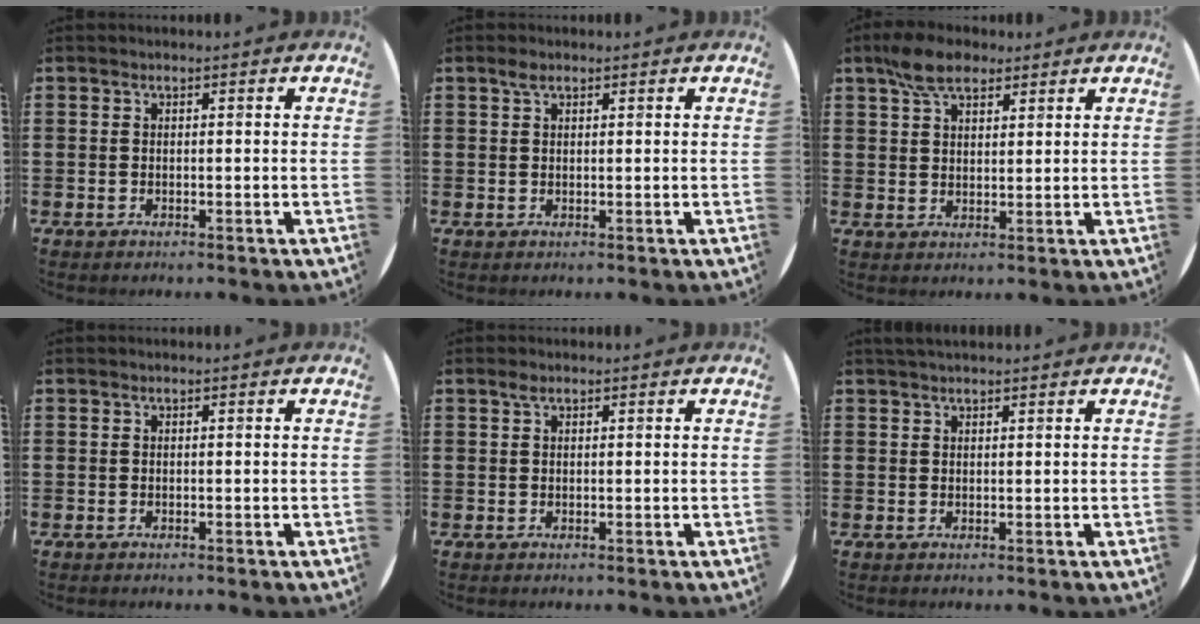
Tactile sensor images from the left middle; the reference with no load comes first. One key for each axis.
{"total": 1.2, "fx": 0.8, "fy": 0.6, "fz": 0.7, "tx": -0.007, "ty": 0.002, "tz": 0.012}
{"total": 5.9, "fx": 4.5, "fy": 2.8, "fz": 2.6, "tx": -0.056, "ty": 0.001, "tz": 0.082}
{"total": 0.0}
{"total": 0.5, "fx": 0.3, "fy": 0.2, "fz": 0.4, "tx": 0.000, "ty": -0.001, "tz": 0.004}
{"total": 1.1, "fx": 1.0, "fy": 0.1, "fz": 0.3, "tx": -0.008, "ty": 0.002, "tz": 0.019}